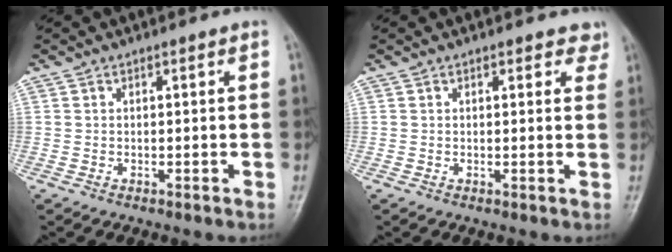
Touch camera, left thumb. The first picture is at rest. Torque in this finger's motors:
{"motor_torque": [-0.13, -0.11, -0.49, -0.06, 0.04]}